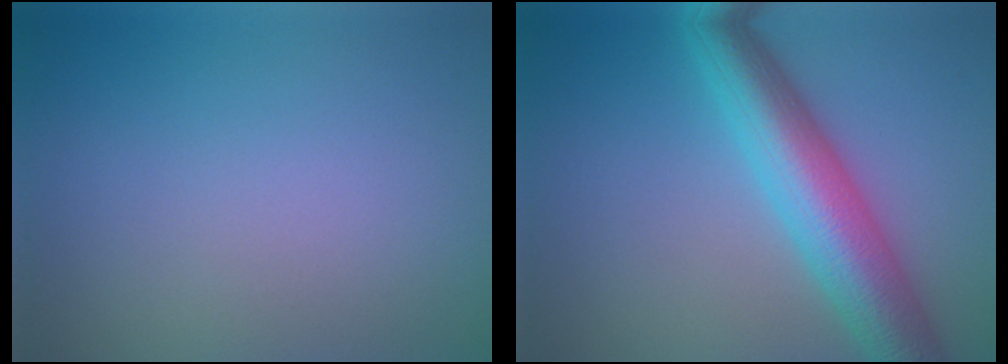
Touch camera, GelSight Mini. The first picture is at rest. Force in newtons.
{"total": 8.0, "press": 8.0, "slide": 0.0}